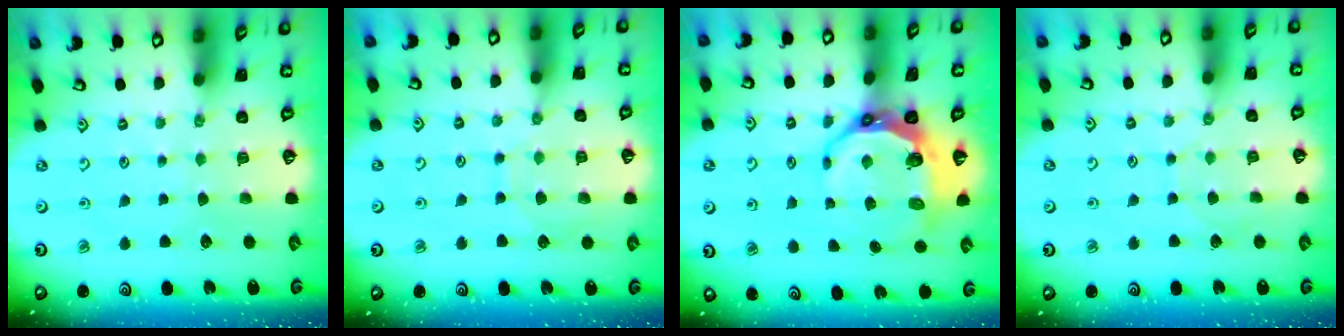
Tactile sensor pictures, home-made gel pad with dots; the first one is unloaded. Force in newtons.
{"total": 7.6, "press": 7.5, "slide": 0.7}
{"total": 9.5, "press": 8.6, "slide": 4.0}
{"total": 2.8, "press": 2.8, "slide": 0.3}